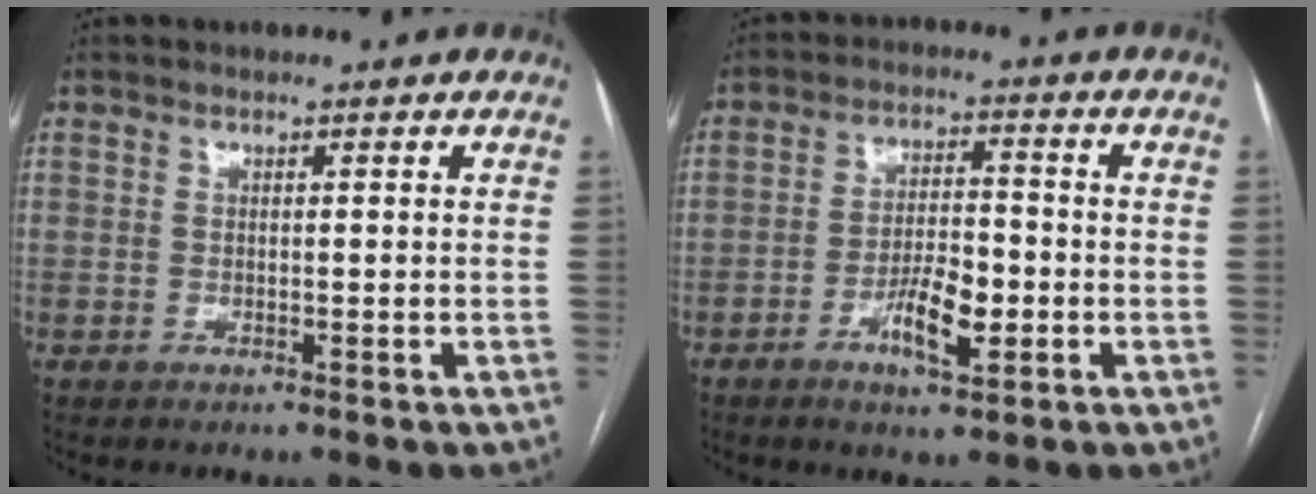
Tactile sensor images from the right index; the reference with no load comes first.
{"total": 7.1, "force": [-2.8, 2.2, 6.2], "torque": [-0.115, 0.003, -0.045]}